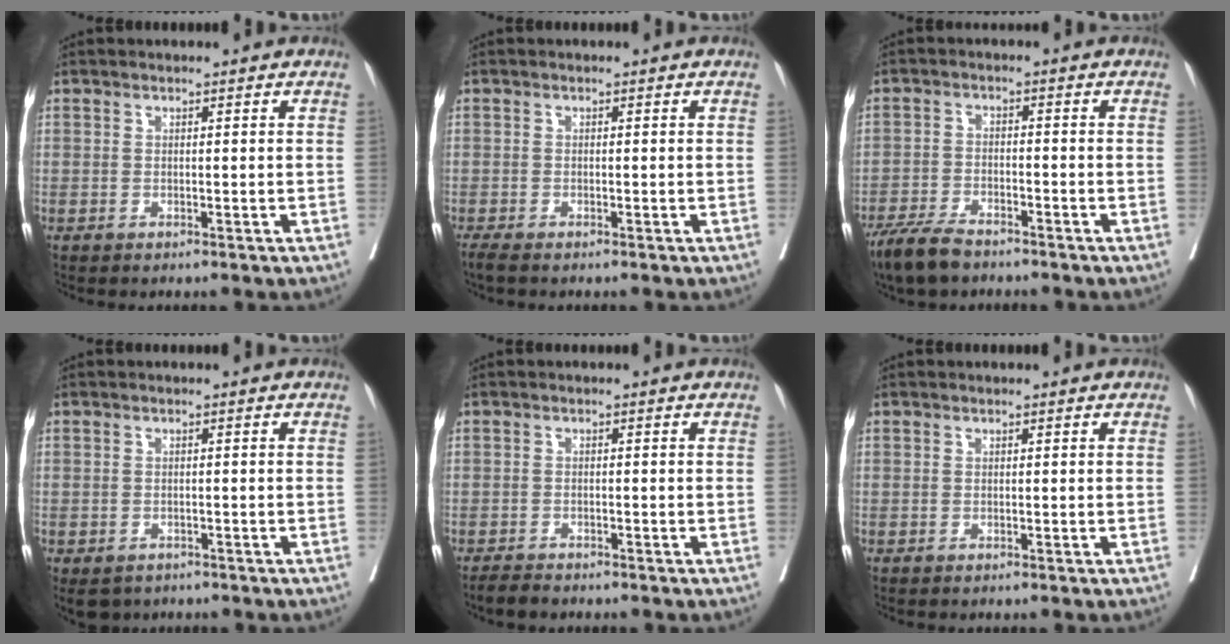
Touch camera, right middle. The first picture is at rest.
{"total": 1.6, "force": [-1.4, 0.1, 0.8], "torque": [-0.020, -0.007, -0.026]}
{"total": 5.9, "force": [-5.0, 1.6, 2.7], "torque": [-0.055, -0.010, -0.095]}
{"total": 4.2, "force": [-3.0, 2.8, 1.2], "torque": [-0.016, -0.001, -0.039]}
{"total": 2.1, "force": [-2.0, 0.5, 0.6], "torque": [-0.016, -0.006, -0.032]}
{"total": 0.0}